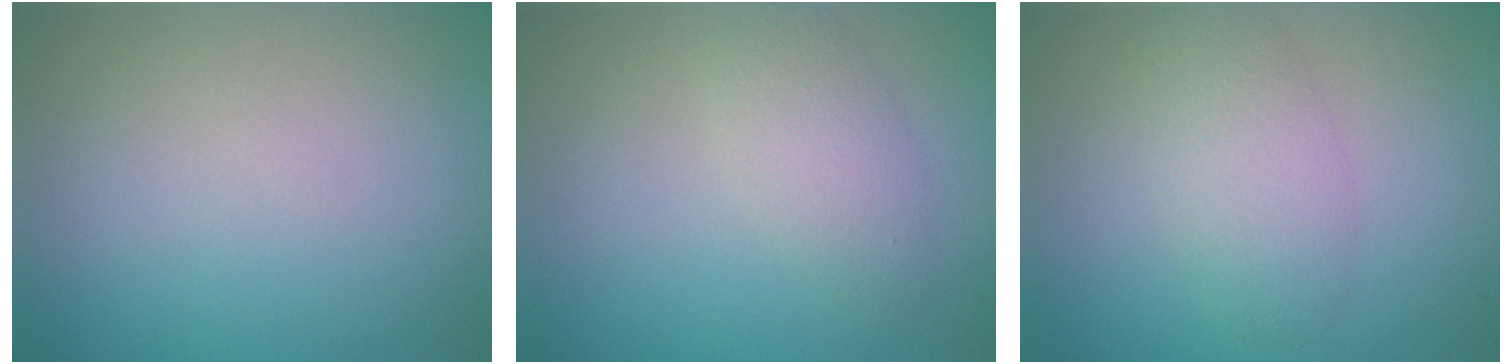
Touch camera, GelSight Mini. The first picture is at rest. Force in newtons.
{"total": 2.6, "press": 2.6, "slide": 0.1}
{"total": 3.2, "press": 3.2, "slide": 0.1}